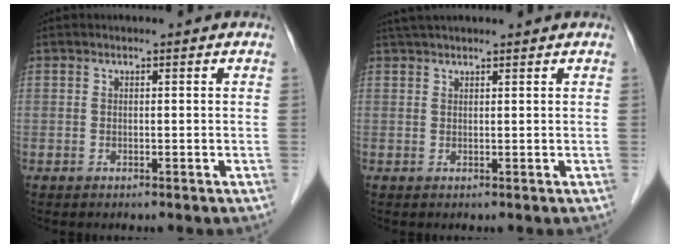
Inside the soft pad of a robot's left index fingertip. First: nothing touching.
{"total": 5.1, "force": [4.6, 0.3, 2.2], "torque": [-0.030, 0.035, 0.073]}